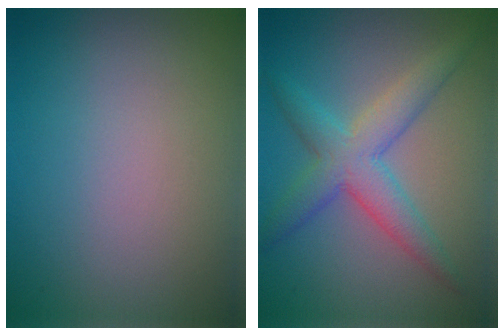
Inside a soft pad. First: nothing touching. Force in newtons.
{"total": 4.8, "press": 4.8, "slide": 0.2}